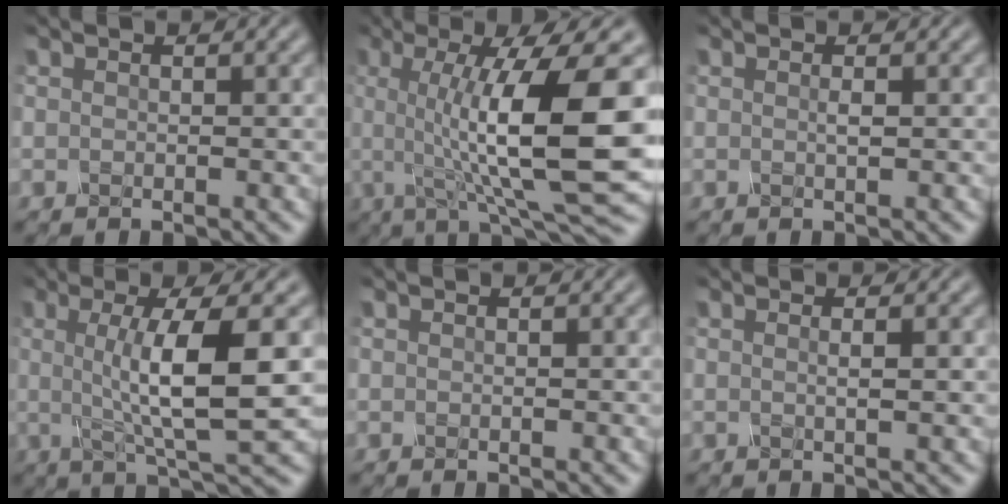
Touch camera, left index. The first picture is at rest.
{"total": 13.1, "force": [0.6, 3.0, 12.8], "torque": [-0.174, 0.005, 0.010]}
{"total": 0.6, "force": [0.1, 0.1, 0.6], "torque": [-0.012, 0.002, 0.000]}
{"total": 8.1, "force": [0.6, 1.6, 7.9], "torque": [-0.118, 0.001, 0.010]}
{"total": 0.0}
{"total": 1.4, "force": [0.2, 0.4, 1.3], "torque": [-0.013, 0.002, -0.006]}